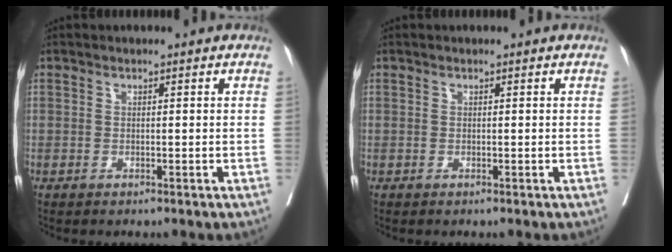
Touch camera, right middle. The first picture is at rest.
{"total": 0.0}